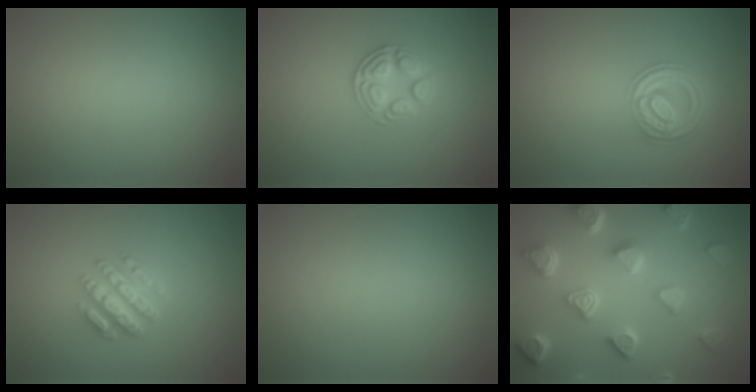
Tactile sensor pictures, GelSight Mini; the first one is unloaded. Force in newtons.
{"total": 2.7, "press": 2.5, "slide": 0.9}
{"total": 4.5, "press": 3.4, "slide": 3.0}
{"total": 4.5, "press": 3.6, "slide": 2.7}
{"total": 0.0}
{"total": 7.6, "press": 5.8, "slide": 4.9}